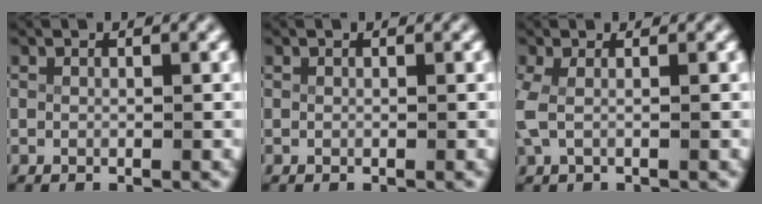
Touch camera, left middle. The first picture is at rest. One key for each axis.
{"total": 0.0}
{"total": 2.1, "fx": 0.0, "fy": 1.1, "fz": 1.8, "tx": -0.059, "ty": -0.006, "tz": 0.004}